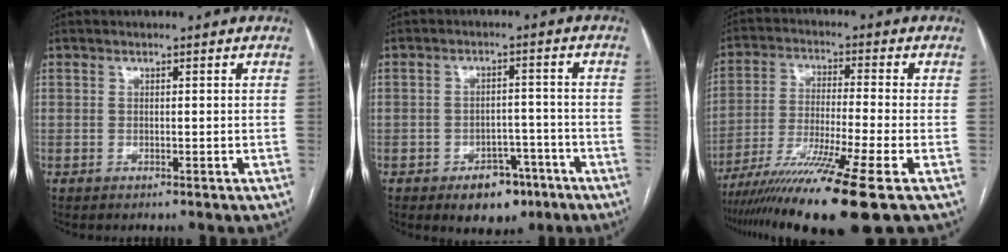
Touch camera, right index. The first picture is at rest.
{"total": 6.9, "force": [-4.1, 4.3, 3.4], "torque": [-0.038, 0.014, -0.052]}
{"total": 14.9, "force": [-10.0, -1.8, 10.9], "torque": [-0.200, -0.042, -0.172]}